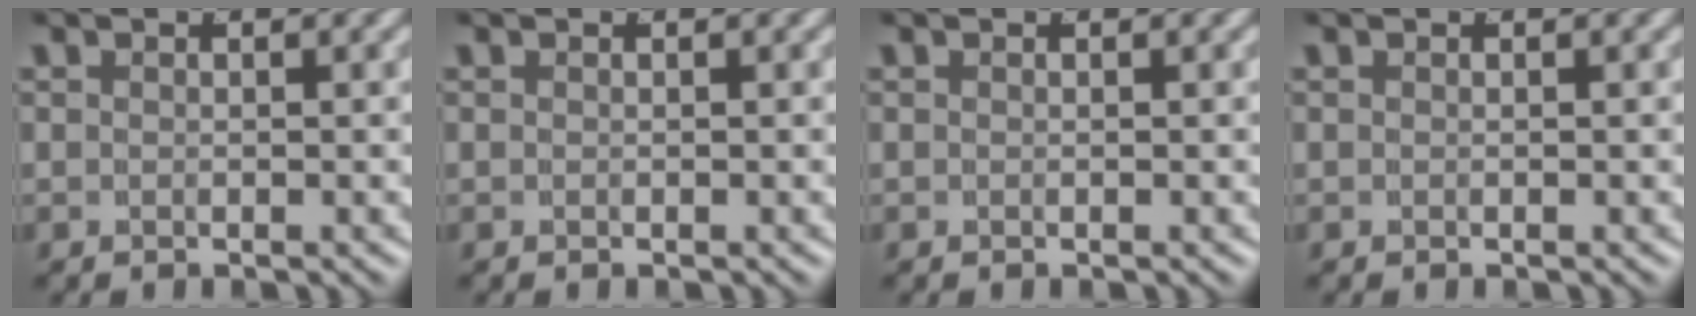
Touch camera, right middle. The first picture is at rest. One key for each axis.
{"total": 0.0}
{"total": 0.0}
{"total": 0.0}